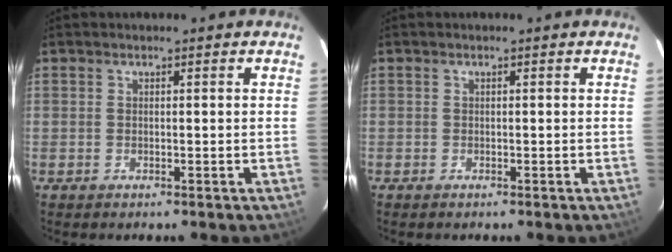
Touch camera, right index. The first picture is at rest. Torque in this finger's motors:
{"motor_torque": [-0.39, -0.17, -1.00, -0.21]}